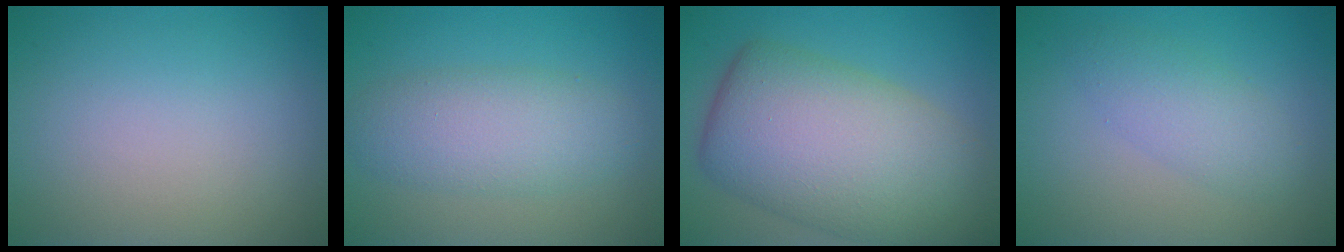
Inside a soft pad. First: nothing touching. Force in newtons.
{"total": 4.9, "press": 4.9, "slide": 0.1}
{"total": 12.2, "press": 12.1, "slide": 0.7}
{"total": 2.9, "press": 2.8, "slide": 0.2}